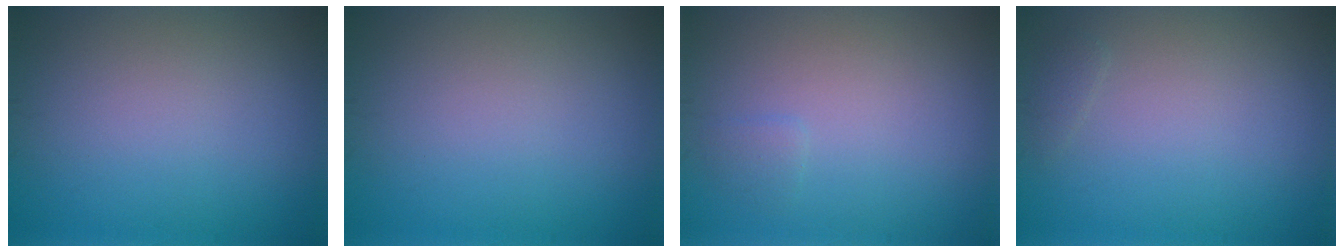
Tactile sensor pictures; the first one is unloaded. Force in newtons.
{"total": 0.0}
{"total": 0.8, "press": 0.8, "slide": 0.1}
{"total": 0.6, "press": 0.6, "slide": 0.1}